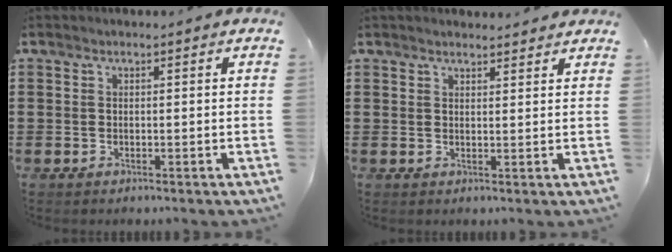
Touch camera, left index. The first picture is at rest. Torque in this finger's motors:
{"motor_torque": [1.09, -1.05, 0.33, 0.07]}